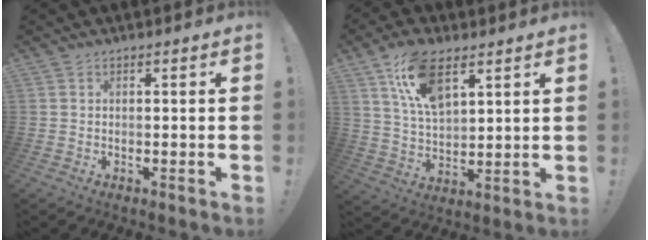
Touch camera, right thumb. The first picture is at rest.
{"total": 13.5, "force": [7.7, 6.7, 8.9], "torque": [-0.166, -0.027, 0.142]}